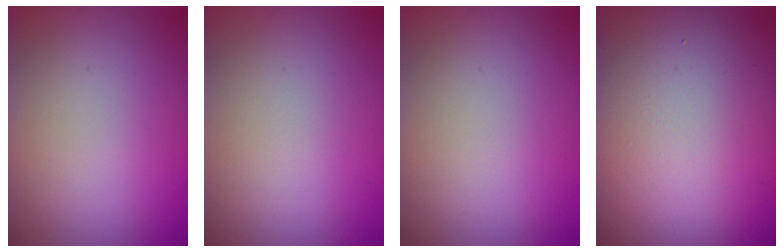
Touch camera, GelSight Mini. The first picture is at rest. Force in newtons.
{"total": 0.0}
{"total": 0.0}
{"total": 21.2, "press": 21.2, "slide": 1.7}